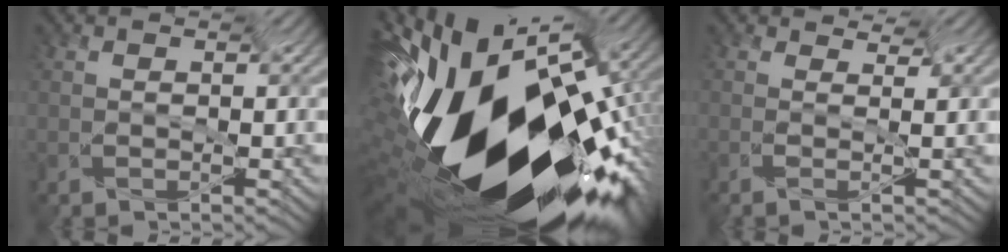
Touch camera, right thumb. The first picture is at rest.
{"total": 17.9, "force": [-6.6, 8.4, 14.4], "torque": [-0.266, -0.066, -0.098]}
{"total": 0.6, "force": [0.3, -0.5, -0.1], "torque": [-0.005, 0.004, 0.002]}